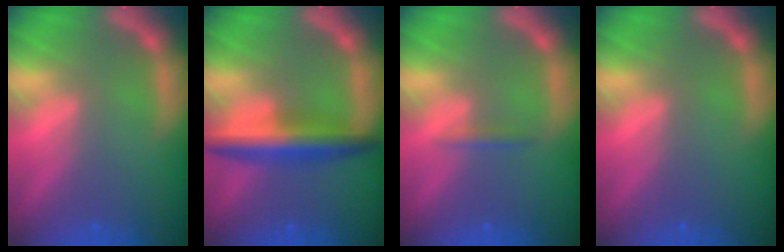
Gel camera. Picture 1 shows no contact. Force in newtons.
{"total": 5.5}
{"total": 0.9}
{"total": 0.0}